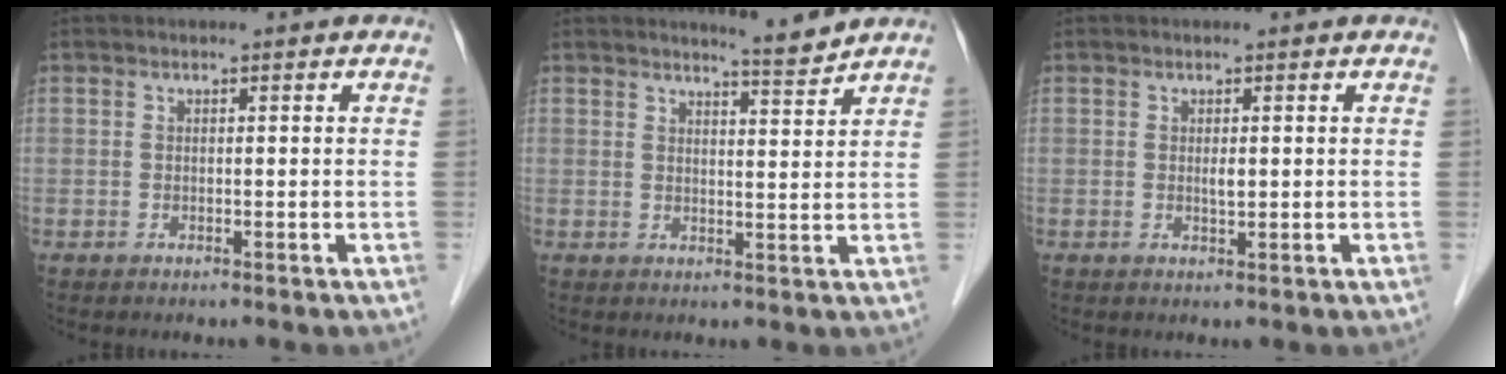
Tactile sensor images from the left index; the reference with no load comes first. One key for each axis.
{"total": 3.4, "fx": 3.3, "fy": -0.7, "fz": 0.5, "tx": -0.019, "ty": -0.016, "tz": 0.052}
{"total": 1.1, "fx": 0.2, "fy": 0.3, "fz": 1.0, "tx": -0.020, "ty": -0.002, "tz": 0.005}